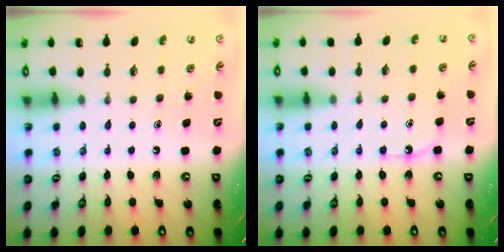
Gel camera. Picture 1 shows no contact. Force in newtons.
{"total": 5.5, "press": 5.4, "slide": 0.7}